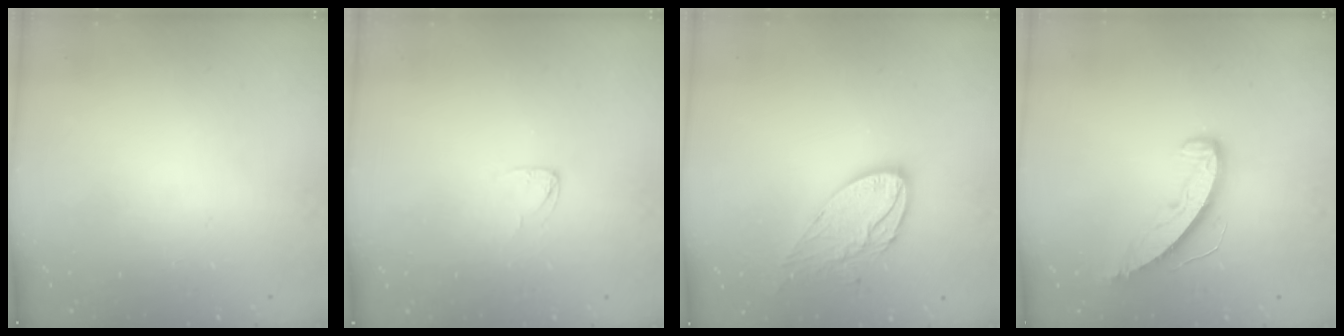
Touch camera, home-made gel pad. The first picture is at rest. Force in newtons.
{"total": 2.9, "press": 2.9, "slide": 0.2}
{"total": 11.7, "press": 11.7, "slide": 1.0}
{"total": 8.4, "press": 8.4, "slide": 0.6}